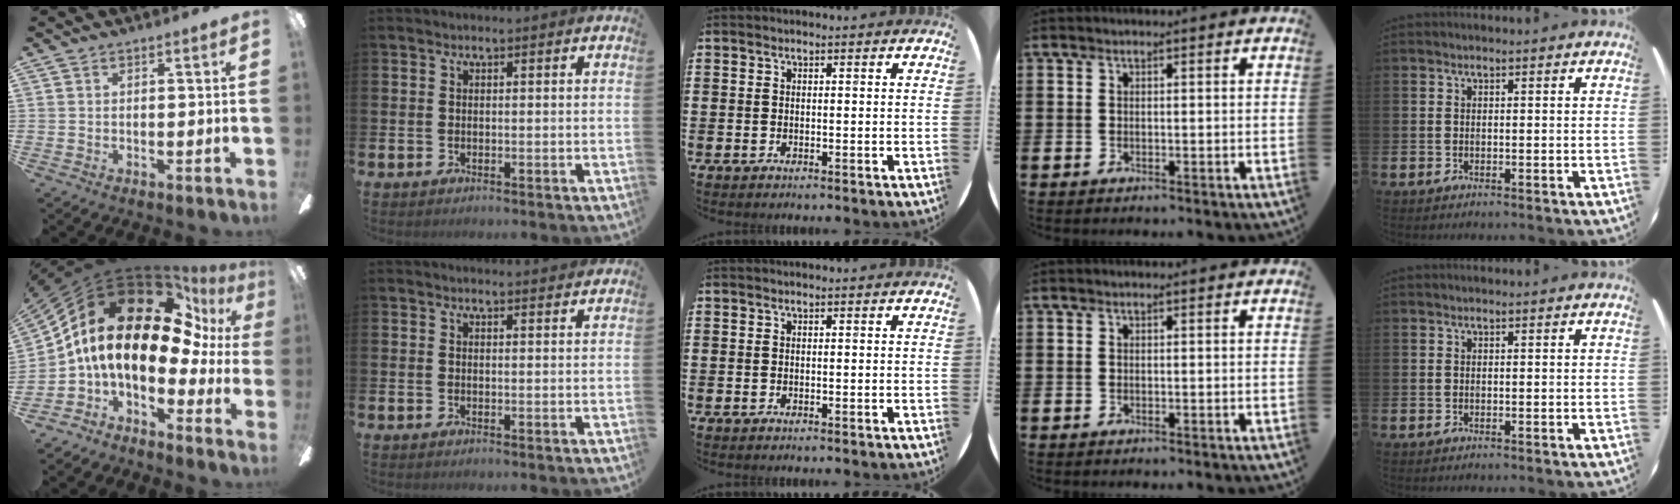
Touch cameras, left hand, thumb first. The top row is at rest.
{"thumb": {"total": 21.9, "force": [6.8, 10.8, 17.8], "torque": [-0.358, -0.054, 0.108]}, "index": {"total": 1.5, "force": [1.5, 0.1, -0.1], "torque": [0.013, -0.010, 0.025]}}